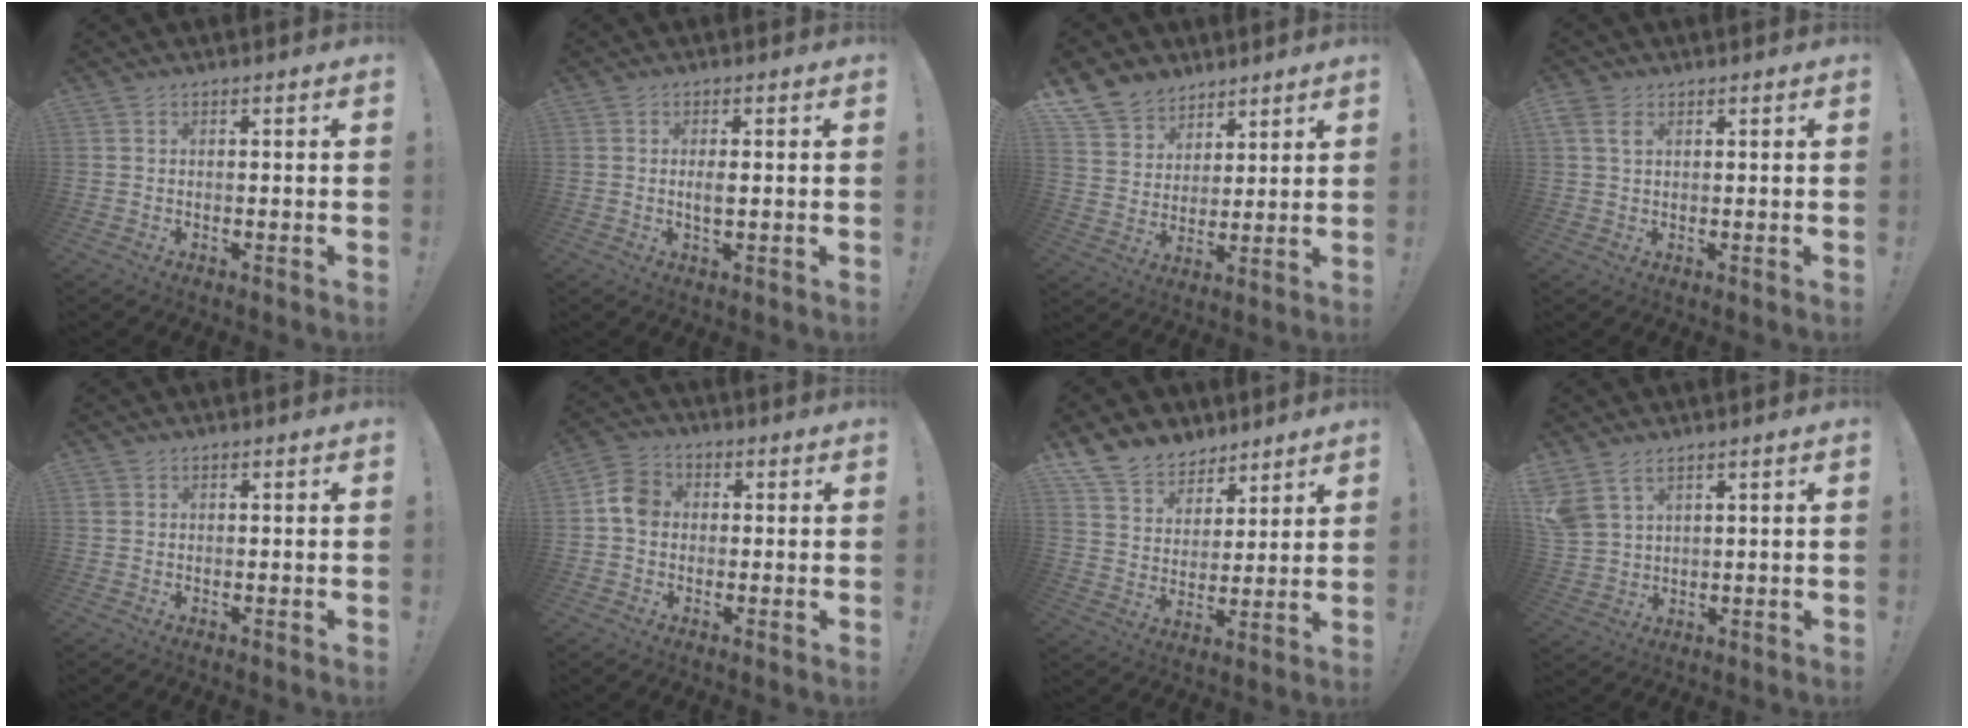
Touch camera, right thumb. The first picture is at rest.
{"total": 2.4, "force": [-0.2, 0.7, 2.3], "torque": [-0.033, -0.004, -0.006]}
{"total": 10.8, "force": [7.8, 7.3, 2.0], "torque": [-0.046, -0.057, 0.156]}
{"total": 3.7, "force": [1.8, 2.1, 2.5], "torque": [-0.046, 0.000, 0.034]}
{"total": 1.1, "force": [0.4, 0.9, 0.3], "torque": [-0.009, 0.003, 0.008]}
{"total": 7.3, "force": [0.1, 5.9, 4.2], "torque": [-0.064, 0.016, 0.005]}
{"total": 11.4, "force": [8.6, 7.1, 2.0], "torque": [-0.051, -0.061, 0.172]}
{"total": 6.5, "force": [4.1, 3.9, 3.3], "torque": [-0.073, -0.012, 0.084]}